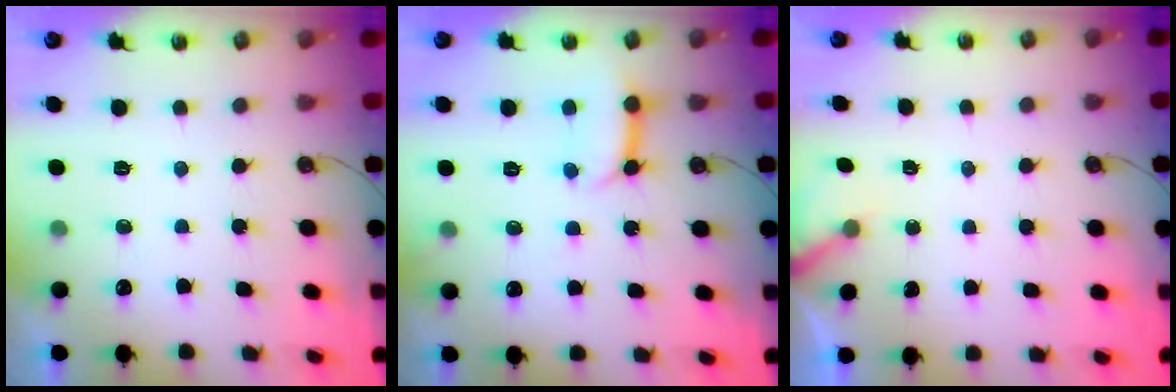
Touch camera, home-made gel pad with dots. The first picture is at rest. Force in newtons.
{"total": 10.4, "press": 10.3, "slide": 1.1}
{"total": 2.3, "press": 2.3, "slide": 0.2}